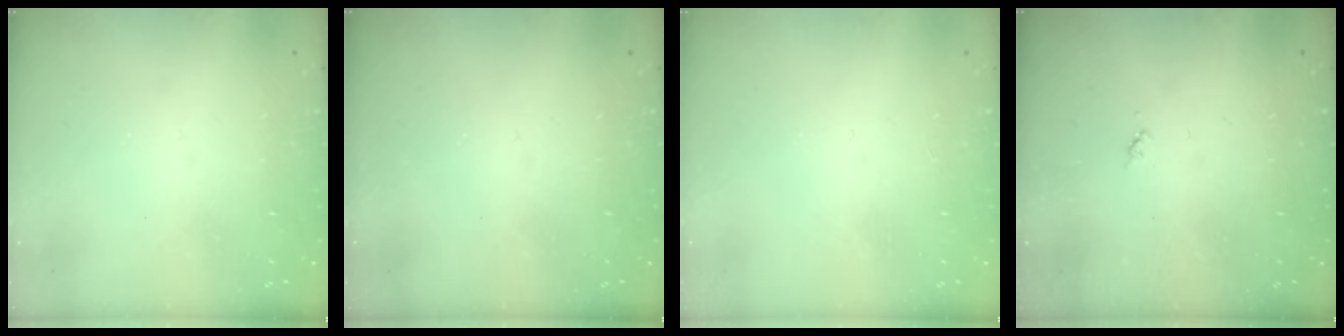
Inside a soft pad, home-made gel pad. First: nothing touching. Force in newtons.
{"total": 0.0}
{"total": 0.0}
{"total": 3.4, "press": 3.4, "slide": 0.5}